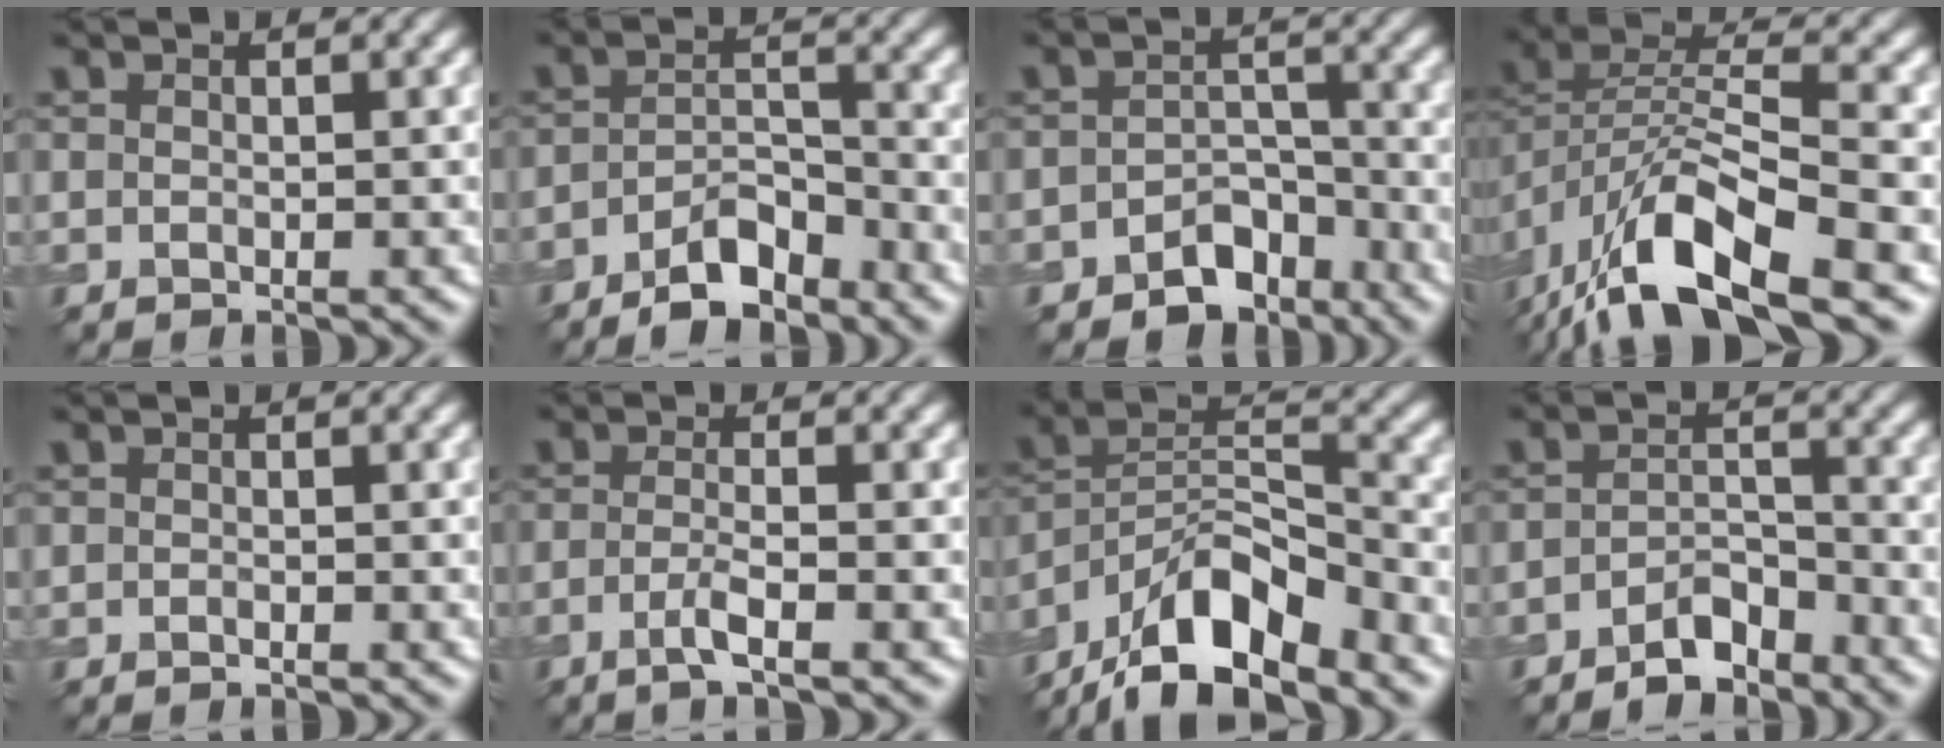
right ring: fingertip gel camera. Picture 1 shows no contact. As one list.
[{"total": 4.9, "force": [-3.5, 1.8, 2.8], "torque": [-0.044, 0.006, -0.064]}, {"total": 4.6, "force": [-3.2, 2.8, 1.8], "torque": [-0.016, 0.005, -0.052]}, {"total": 12.2, "force": [-6.9, 4.7, 8.9], "torque": [-0.165, -0.002, -0.128]}, {"total": 0.0}, {"total": 2.3, "force": [-1.1, 0.4, 2.0], "torque": [-0.037, 0.003, -0.030]}, {"total": 12.0, "force": [-8.9, 4.4, 6.8], "torque": [-0.121, 0.015, -0.165]}, {"total": 3.4, "force": [-2.7, 1.3, 1.6], "torque": [-0.024, 0.012, -0.052]}]